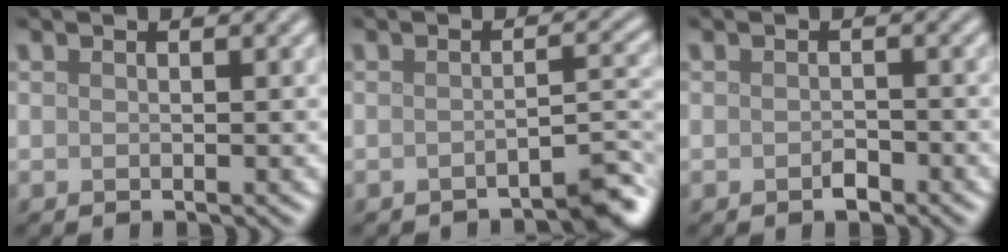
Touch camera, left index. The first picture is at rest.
{"total": 2.9, "force": [-2.4, 0.3, 1.5], "torque": [-0.015, 0.010, -0.039]}
{"total": 1.2, "force": [-0.7, 0.7, 0.7], "torque": [-0.013, -0.001, -0.012]}